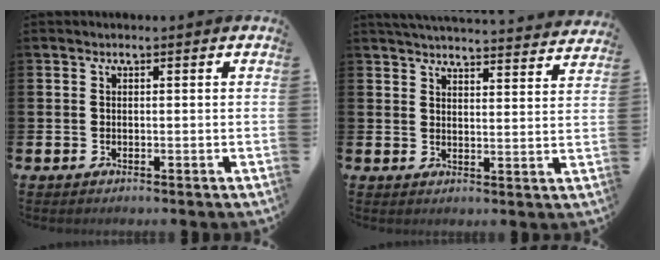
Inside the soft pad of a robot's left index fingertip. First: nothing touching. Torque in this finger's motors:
{"motor_torque": [0.93, -1.21, 0.02, 0.02]}